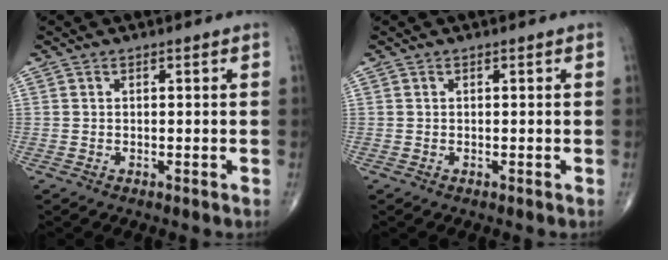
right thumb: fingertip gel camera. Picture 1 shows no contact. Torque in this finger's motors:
{"motor_torque": [0.00, 0.00, 0.00, 0.00, 0.00]}